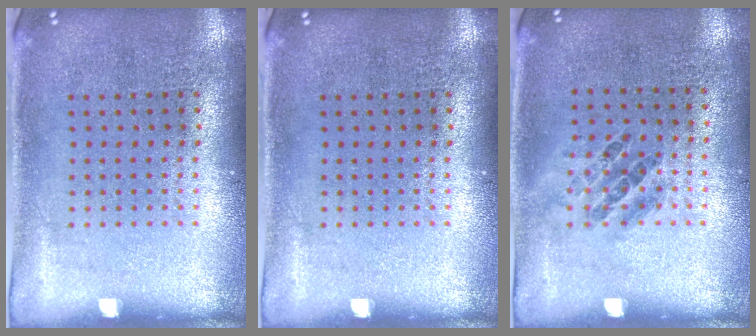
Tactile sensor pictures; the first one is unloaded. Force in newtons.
{"total": 0.0}
{"total": 0.9, "press": 0.6, "slide": 0.6}